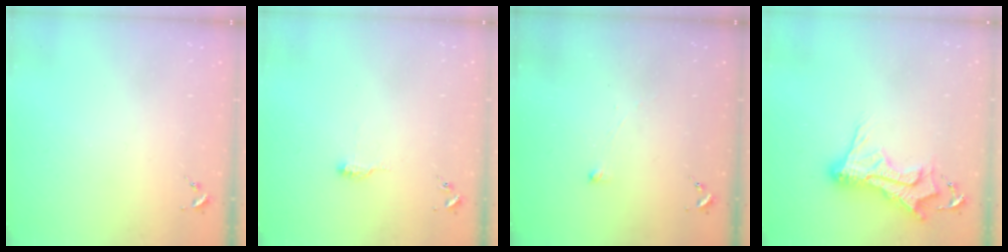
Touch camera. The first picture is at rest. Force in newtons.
{"total": 8.0, "press": 8.0, "slide": 0.7}
{"total": 2.5, "press": 2.5, "slide": 0.2}
{"total": 16.2, "press": 16.2, "slide": 1.2}